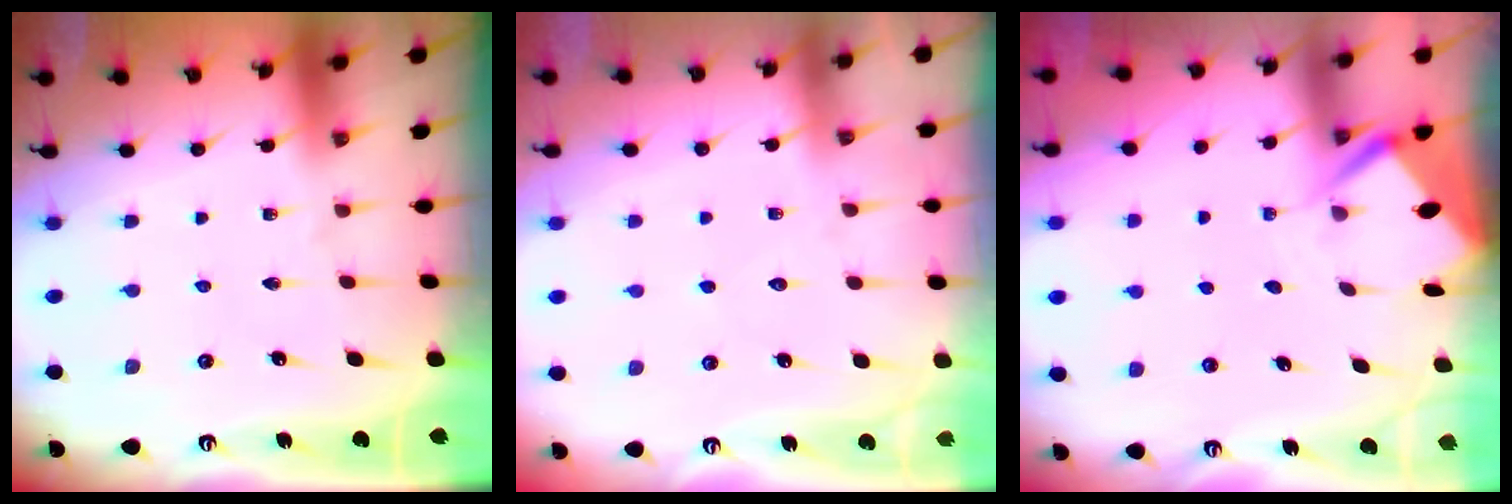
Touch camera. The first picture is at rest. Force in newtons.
{"total": 5.1, "press": 5.0, "slide": 0.6}
{"total": 3.5, "press": 3.5, "slide": 0.3}